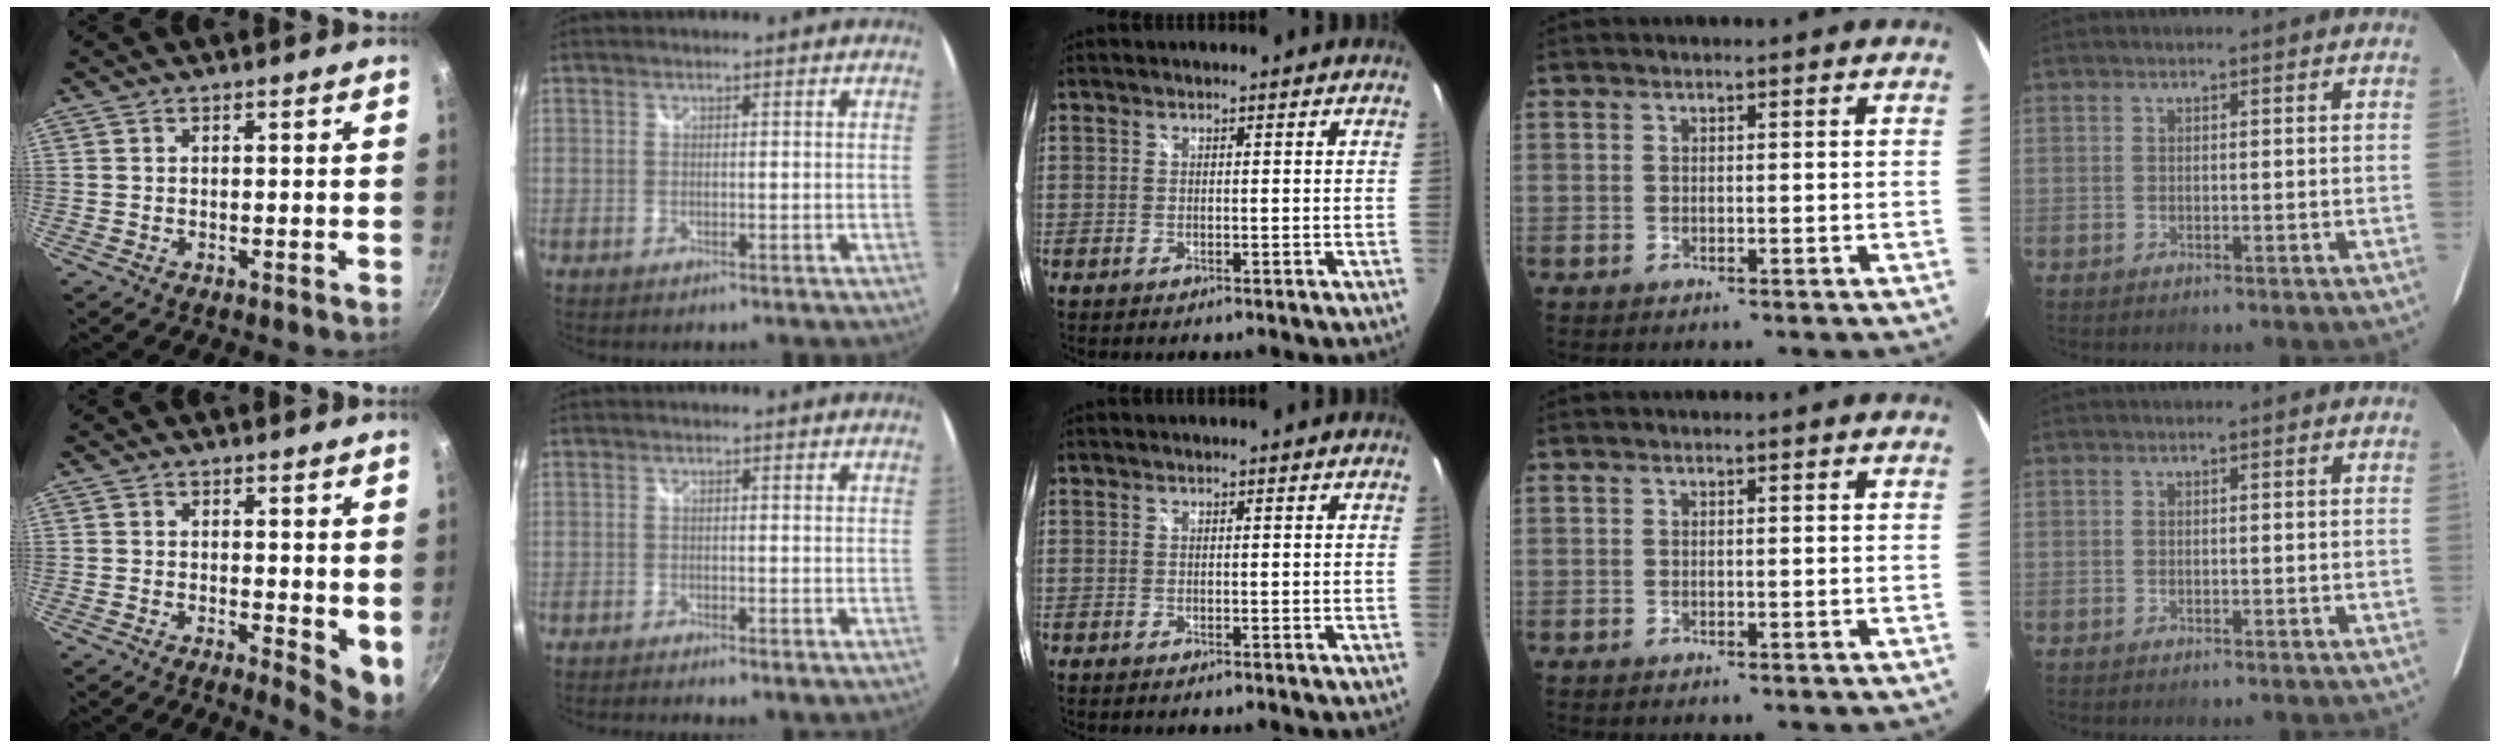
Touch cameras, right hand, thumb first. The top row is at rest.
{"thumb": {"total": 5.5, "force": [0.5, 2.2, 5.0], "torque": [-0.059, -0.011, 0.007]}, "index": {"total": 2.6, "force": [-1.6, 0.5, 1.9], "torque": [-0.035, -0.011, -0.025]}}